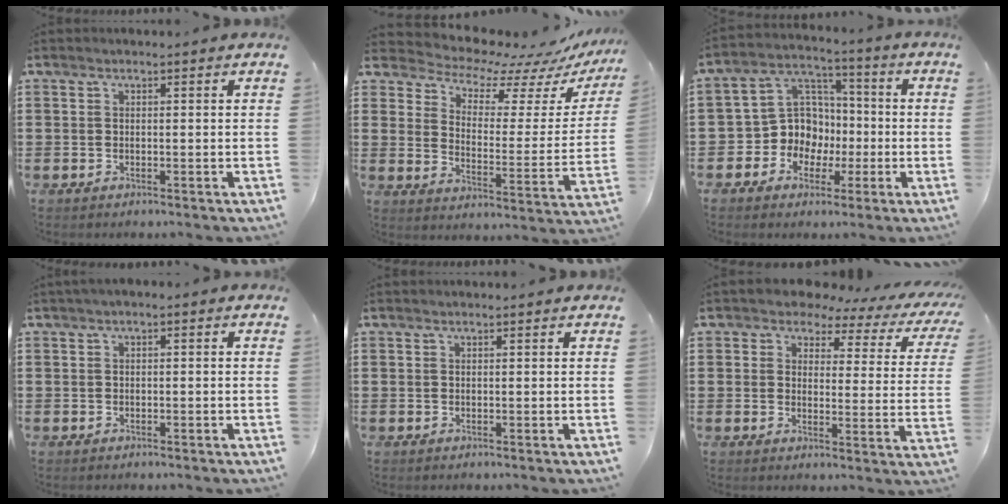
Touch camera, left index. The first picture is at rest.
{"total": 6.2, "force": [5.9, 1.4, 1.2], "torque": [-0.046, -0.059, 0.096]}
{"total": 8.9, "force": [-1.7, 8.5, 2.2], "torque": [-0.084, 0.005, -0.030]}
{"total": 0.9, "force": [-0.6, 0.4, 0.5], "torque": [-0.010, 0.002, -0.013]}
{"total": 0.0}
{"total": 3.8, "force": [3.0, 2.0, 1.4], "torque": [-0.039, -0.013, 0.044]}